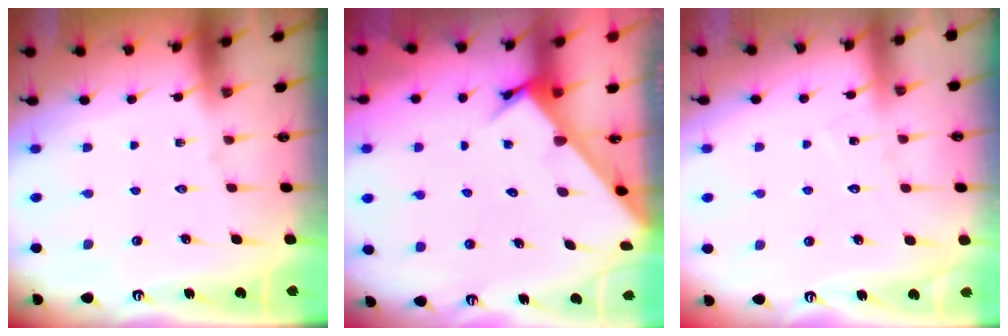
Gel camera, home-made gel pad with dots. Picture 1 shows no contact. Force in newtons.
{"total": 3.2, "press": 3.2, "slide": 0.2}
{"total": 7.7, "press": 7.7, "slide": 0.4}